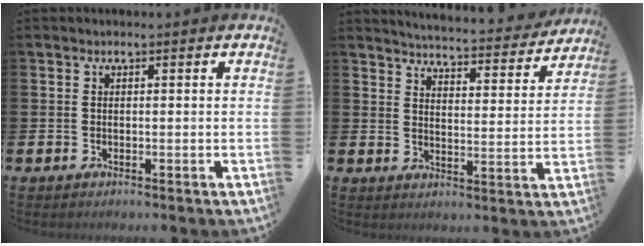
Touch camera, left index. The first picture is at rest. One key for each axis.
{"total": 4.9, "fx": 4.8, "fy": 0.2, "fz": 0.7, "tx": -0.029, "ty": -0.041, "tz": 0.080}